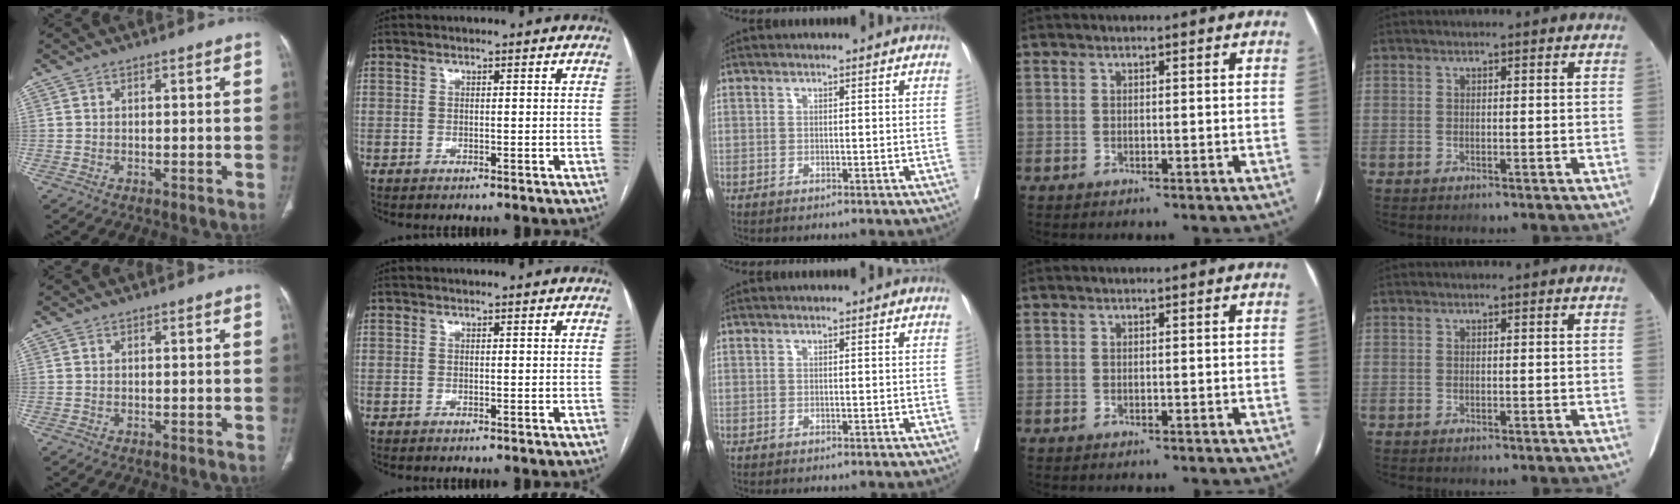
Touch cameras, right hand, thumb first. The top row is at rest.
{}